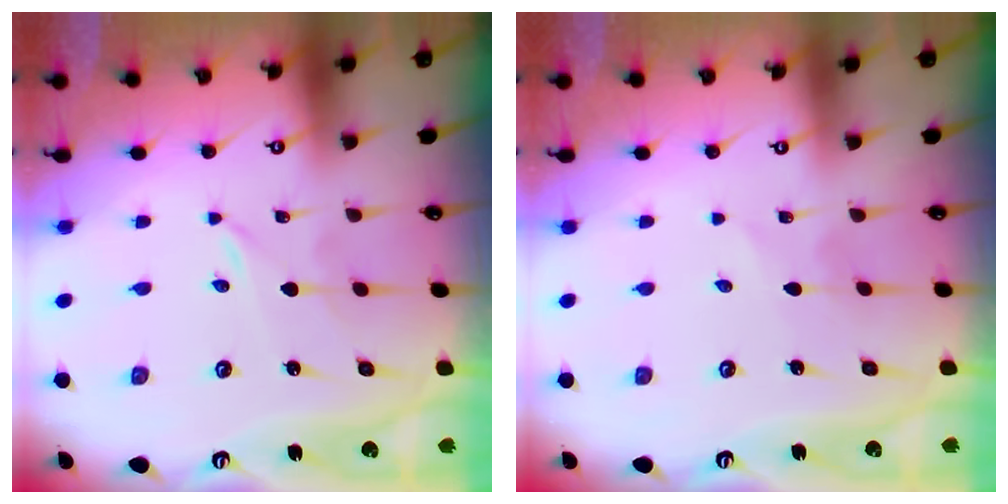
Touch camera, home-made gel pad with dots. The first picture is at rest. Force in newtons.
{"total": 1.8, "press": 1.8, "slide": 0.2}